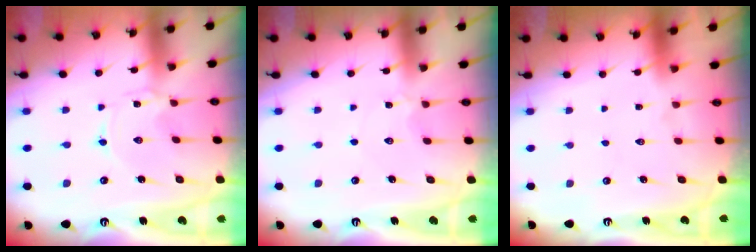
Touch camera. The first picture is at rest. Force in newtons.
{"total": 2.8, "press": 2.8, "slide": 0.3}
{"total": 1.5, "press": 1.5, "slide": 0.1}